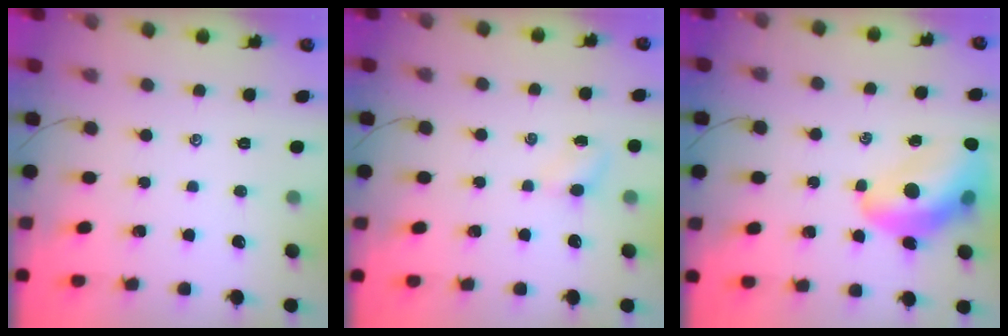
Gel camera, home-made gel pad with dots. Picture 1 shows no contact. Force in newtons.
{"total": 2.8, "press": 2.6, "slide": 0.9}
{"total": 15.0, "press": 14.4, "slide": 3.9}